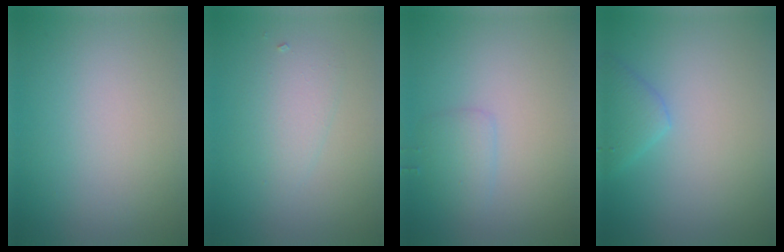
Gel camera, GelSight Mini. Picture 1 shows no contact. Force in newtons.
{"total": 2.3, "press": 2.3, "slide": 0.2}
{"total": 1.5, "press": 1.5, "slide": 0.2}
{"total": 2.3, "press": 2.3, "slide": 0.1}